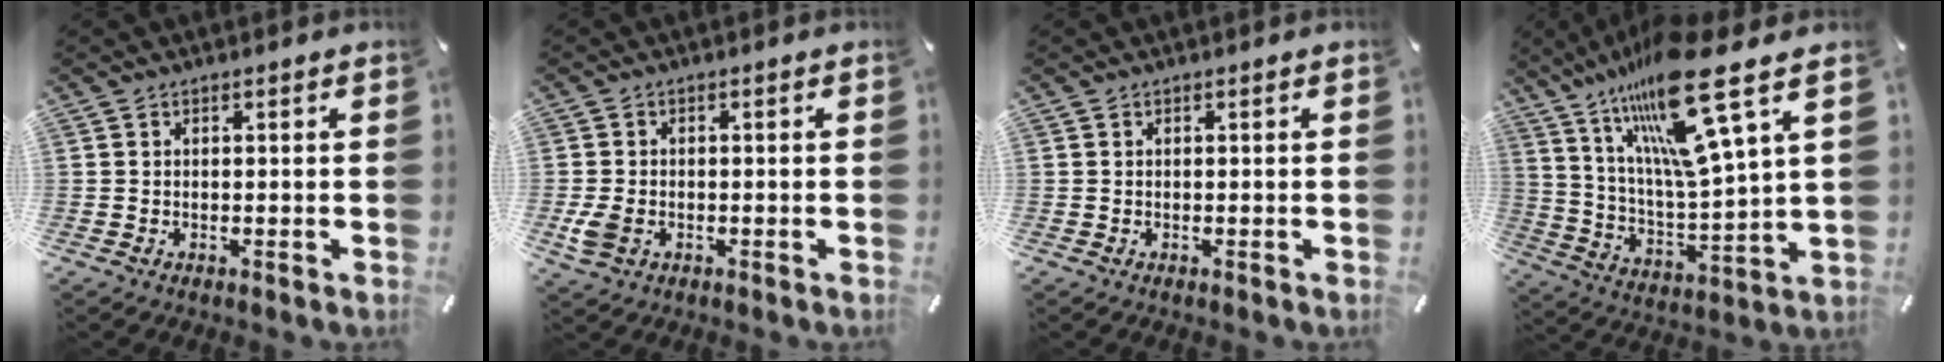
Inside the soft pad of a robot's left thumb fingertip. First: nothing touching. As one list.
[{"total": 4.2, "force": [-1.0, 3.1, 2.6], "torque": [-0.063, -0.001, -0.019]}, {"total": 0.0}, {"total": 22.0, "force": [15.2, 3.7, 15.4], "torque": [-0.295, -0.103, 0.240]}]